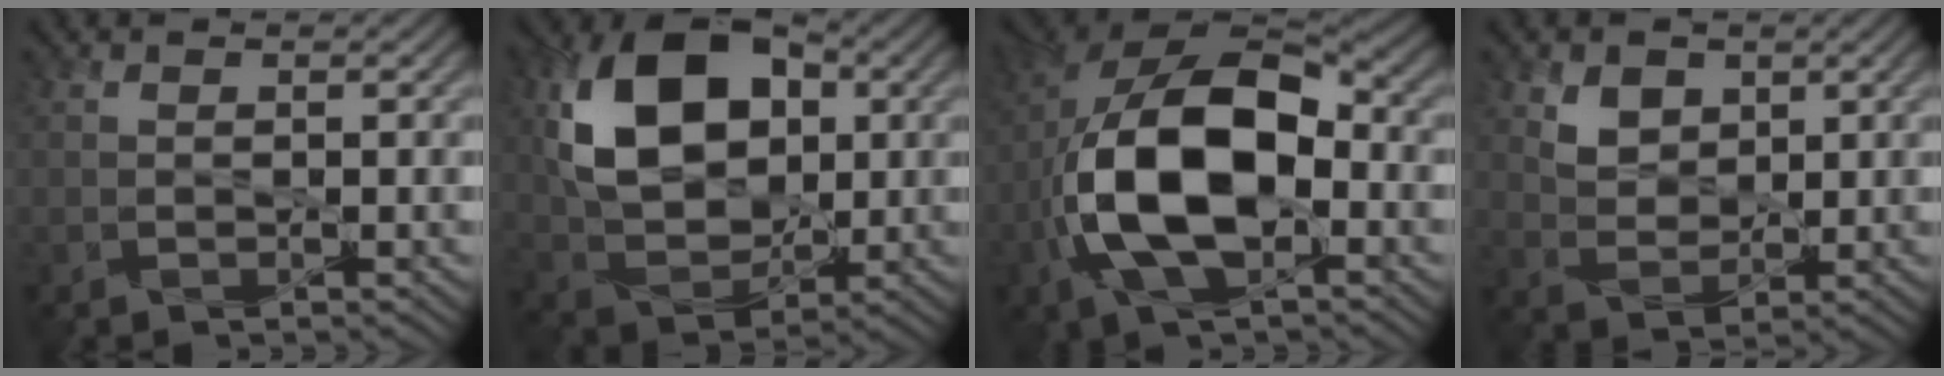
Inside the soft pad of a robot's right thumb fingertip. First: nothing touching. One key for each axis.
{"total": 12.8, "fx": 3.0, "fy": 8.6, "fz": 9.0, "tx": -0.181, "ty": 0.010, "tz": 0.059}
{"total": 15.1, "fx": -3.0, "fy": 8.0, "fz": 12.4, "tx": -0.240, "ty": 0.003, "tz": -0.065}
{"total": 4.4, "fx": 2.5, "fy": 2.9, "fz": 2.2, "tx": -0.059, "ty": -0.011, "tz": 0.047}